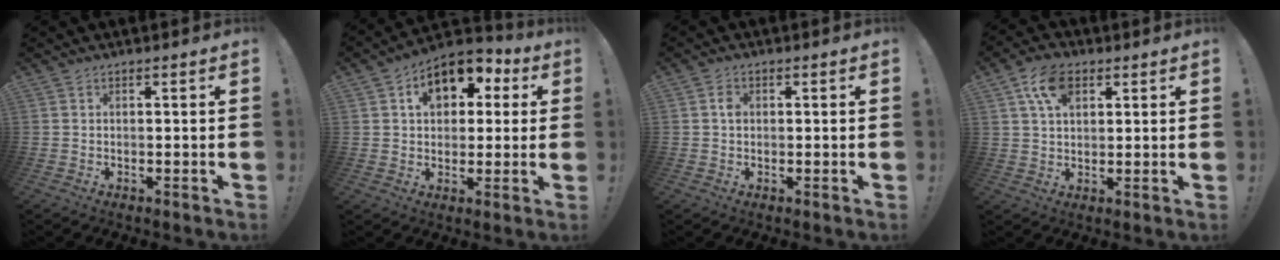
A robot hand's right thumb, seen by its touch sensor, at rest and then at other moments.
{"total": 12.6, "force": [5.2, 8.7, 7.5], "torque": [-0.109, -0.015, 0.095]}
{"total": 2.1, "force": [0.0, 1.6, 1.4], "torque": [-0.022, 0.005, -0.002]}
{"total": 9.8, "force": [4.5, 6.0, 6.2], "torque": [-0.106, -0.001, 0.085]}